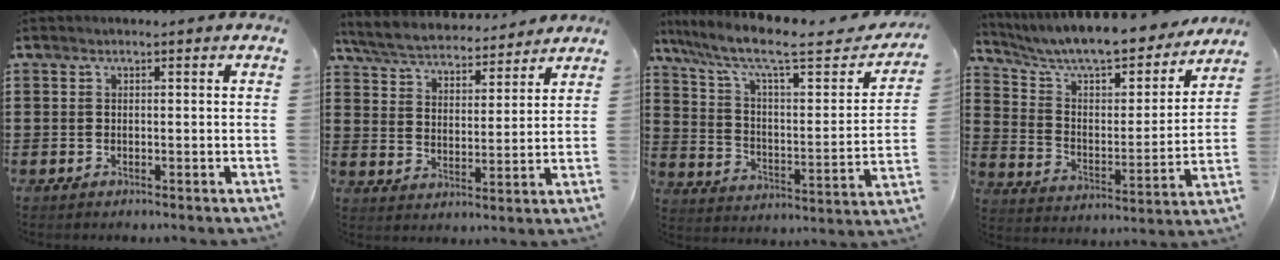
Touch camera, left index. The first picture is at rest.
{"total": 5.4, "force": [5.3, 0.5, 1.1], "torque": [-0.048, -0.032, 0.089]}
{"total": 10.0, "force": [7.3, 1.9, 6.5], "torque": [-0.146, -0.045, 0.117]}
{"total": 9.2, "force": [8.4, 1.1, 3.7], "torque": [-0.109, -0.060, 0.142]}